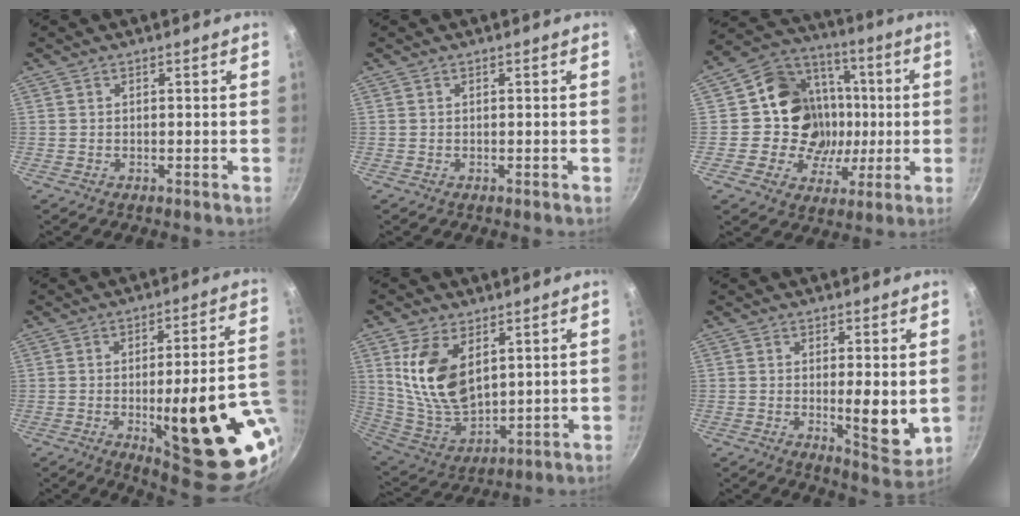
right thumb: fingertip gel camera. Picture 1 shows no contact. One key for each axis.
{"total": 0.0}
{"total": 18.4, "fx": 0.0, "fy": 16.6, "fz": 7.9, "tx": -0.100, "ty": 0.021, "tz": -0.004}
{"total": 25.6, "fx": -5.9, "fy": 7.4, "fz": 23.8, "tx": -0.270, "ty": -0.004, "tz": -0.062}
{"total": 14.9, "fx": 4.9, "fy": 8.7, "fz": 11.1, "tx": -0.192, "ty": -0.042, "tz": 0.110}
{"total": 8.3, "fx": -0.2, "fy": 2.6, "fz": 7.9, "tx": -0.103, "ty": -0.029, "tz": 0.002}